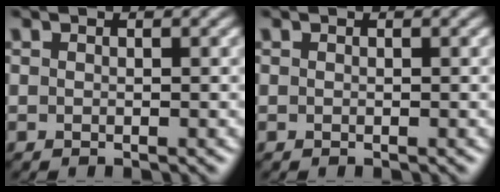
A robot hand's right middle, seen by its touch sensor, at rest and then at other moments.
{"total": 0.0}